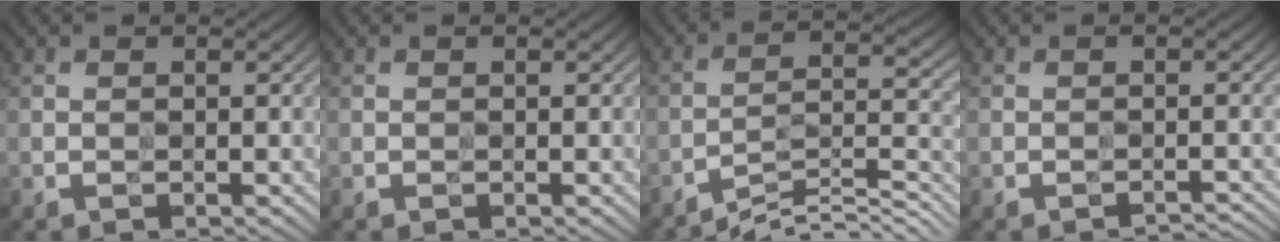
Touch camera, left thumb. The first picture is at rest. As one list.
[{"total": 0.0}, {"total": 9.5, "force": [-8.4, 1.2, 4.4], "torque": [-0.058, 0.005, -0.145]}, {"total": 2.2, "force": [-2.2, 0.3, 0.2], "torque": [0.006, -0.004, -0.027]}]